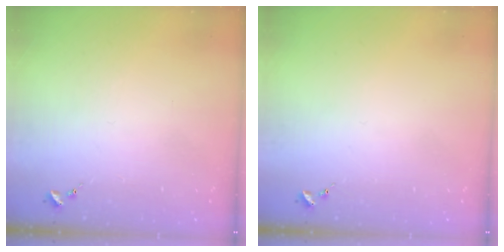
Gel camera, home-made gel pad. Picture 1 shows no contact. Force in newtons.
{"total": 0.0}